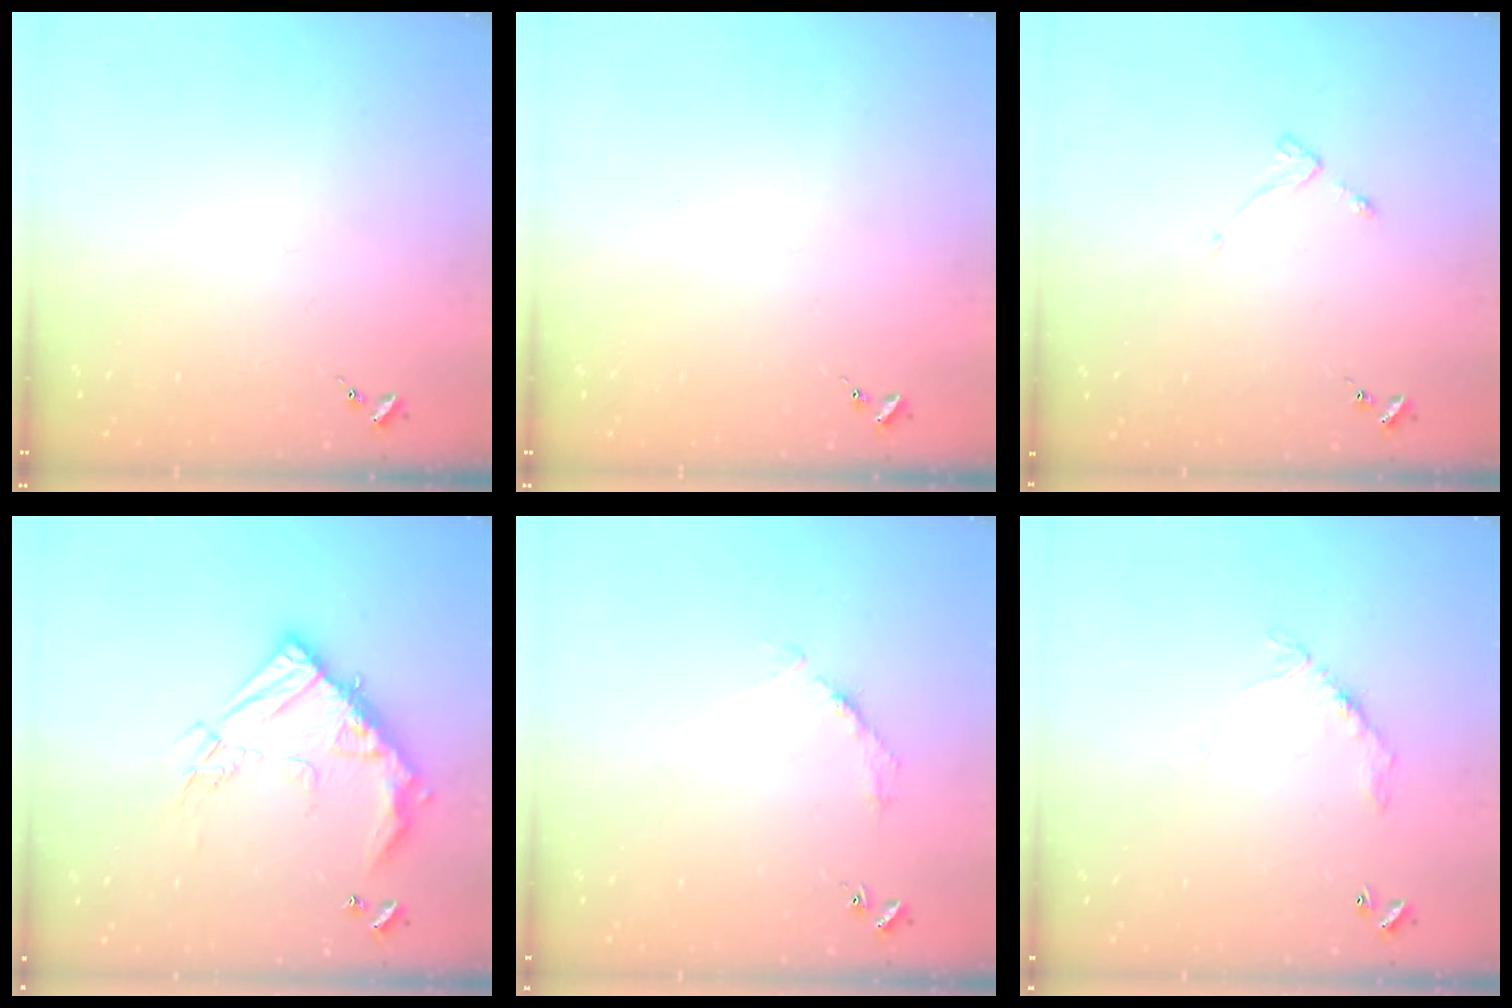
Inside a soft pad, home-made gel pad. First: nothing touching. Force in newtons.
{"total": 0.0}
{"total": 2.6, "press": 2.6, "slide": 0.5}
{"total": 19.4, "press": 19.2, "slide": 2.1}
{"total": 2.7, "press": 2.7, "slide": 0.4}
{"total": 6.4, "press": 6.4, "slide": 0.4}